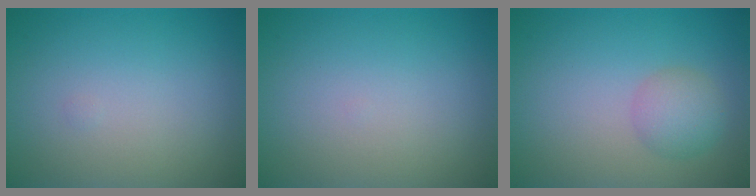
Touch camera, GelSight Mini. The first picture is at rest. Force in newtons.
{"total": 0.0}
{"total": 2.5, "press": 2.5, "slide": 0.0}